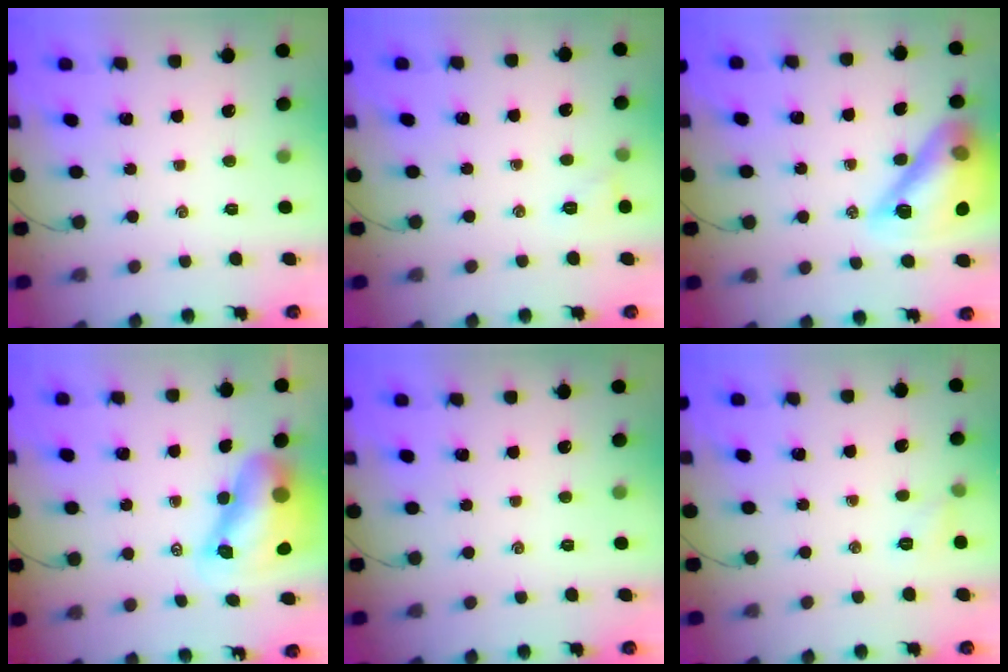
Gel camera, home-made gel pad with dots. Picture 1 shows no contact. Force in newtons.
{"total": 5.2, "press": 5.1, "slide": 1.2}
{"total": 19.9, "press": 19.8, "slide": 2.7}
{"total": 11.9, "press": 11.4, "slide": 3.4}
{"total": 0.0}
{"total": 4.9, "press": 4.7, "slide": 1.2}